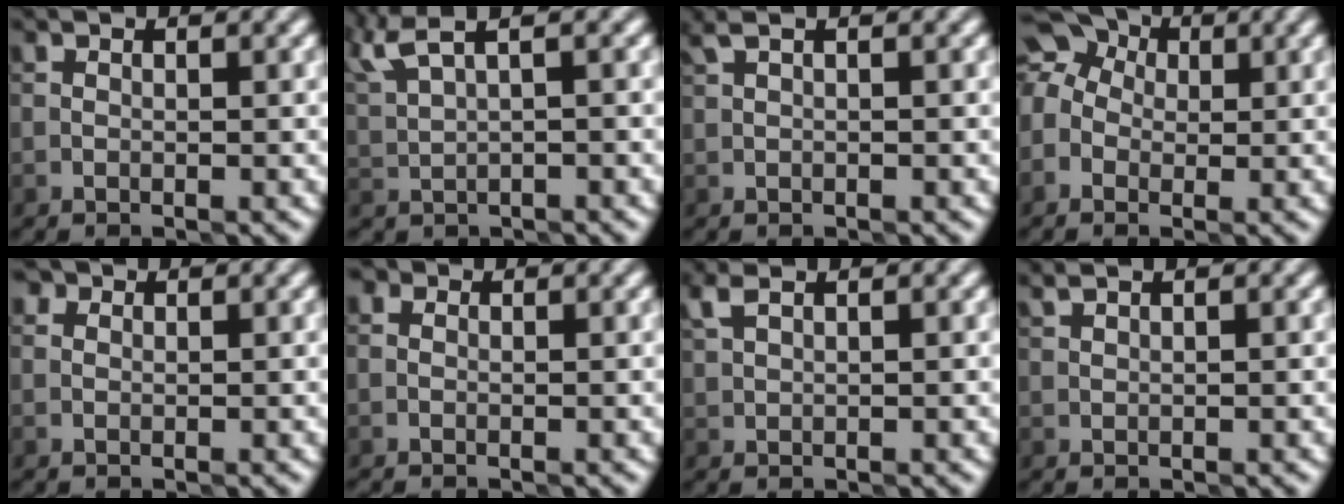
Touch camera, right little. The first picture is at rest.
{"total": 4.0, "force": [3.0, 1.0, 2.5], "torque": [-0.060, 0.011, 0.059]}
{"total": 0.7, "force": [0.4, 0.0, 0.6], "torque": [-0.012, 0.005, 0.010]}
{"total": 7.7, "force": [1.4, 6.3, 4.2], "torque": [-0.080, 0.041, -0.018]}
{"total": 1.1, "force": [0.5, 1.0, 0.3], "torque": [-0.006, 0.002, -0.005]}
{"total": 1.1, "force": [-0.2, 1.0, 0.5], "torque": [-0.005, 0.004, -0.014]}
{"total": 1.4, "force": [1.2, 0.3, 0.7], "torque": [-0.015, 0.010, 0.027]}
{"total": 0.6, "force": [0.6, 0.0, 0.1], "torque": [-0.004, 0.008, 0.011]}